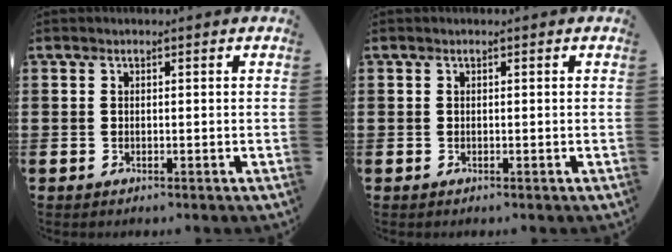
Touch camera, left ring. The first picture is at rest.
{"total": 0.0}